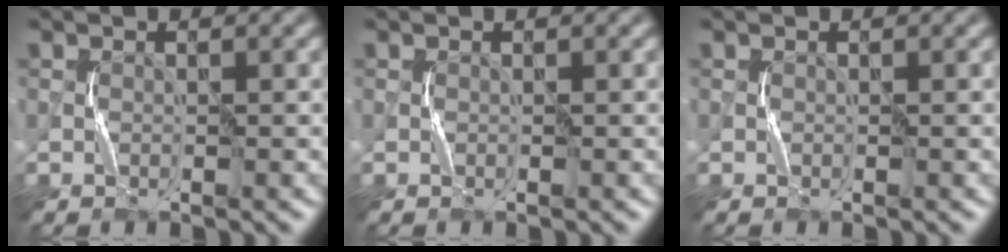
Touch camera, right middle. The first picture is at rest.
{"total": 0.0}
{"total": 0.0}